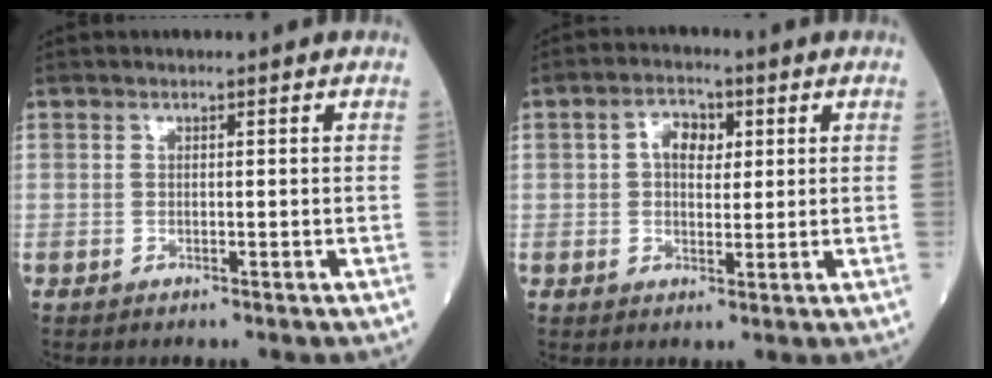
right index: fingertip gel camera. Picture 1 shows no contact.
{"total": 5.2, "force": [1.4, 3.5, 3.6], "torque": [-0.059, 0.016, 0.023]}